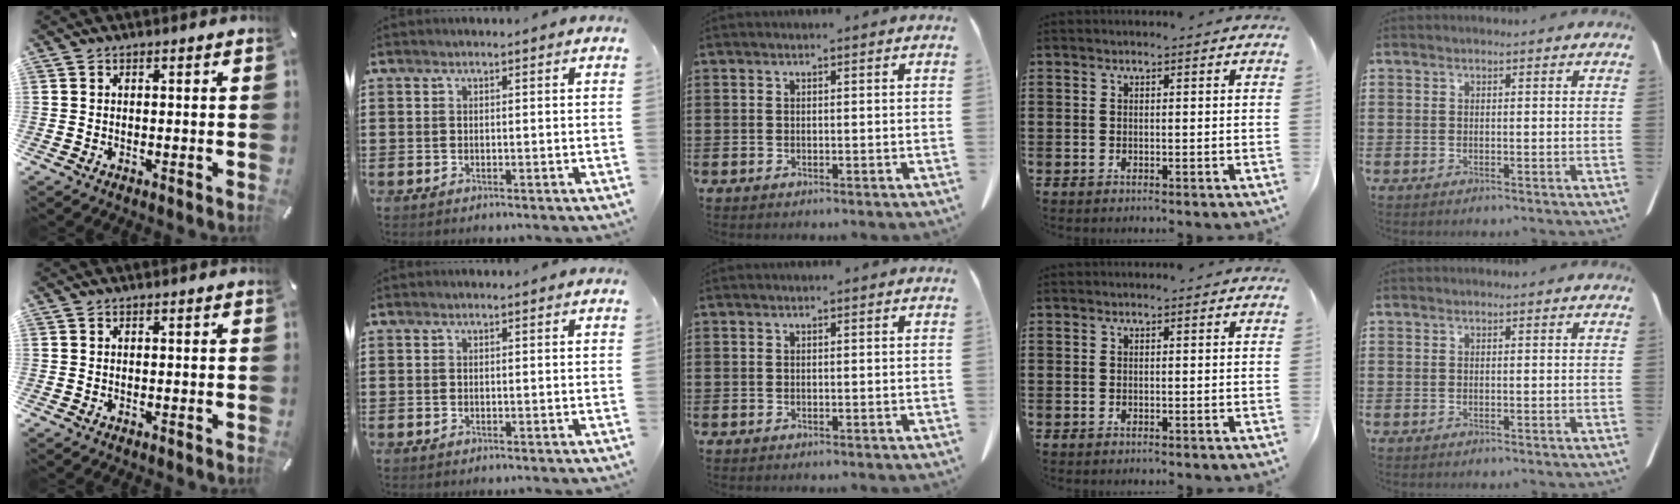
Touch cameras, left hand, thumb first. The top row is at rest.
{}